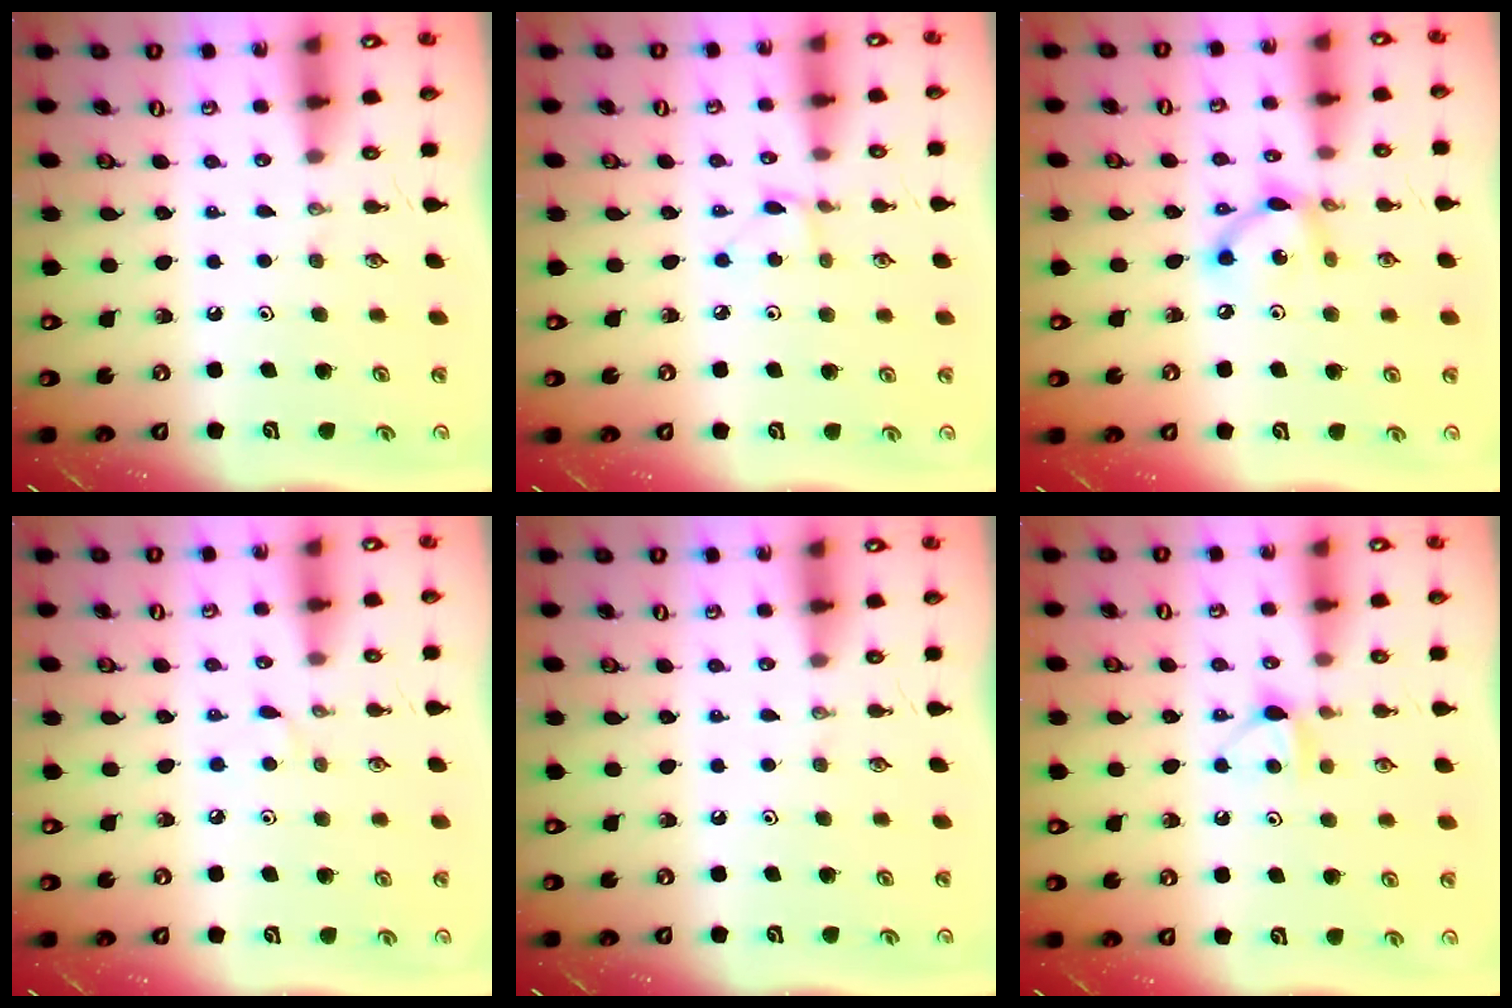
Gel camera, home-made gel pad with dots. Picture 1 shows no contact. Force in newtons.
{"total": 2.2, "press": 2.2, "slide": 0.3}
{"total": 8.5, "press": 8.5, "slide": 0.4}
{"total": 3.6, "press": 3.6, "slide": 0.4}
{"total": 0.0}
{"total": 4.9, "press": 4.8, "slide": 0.7}